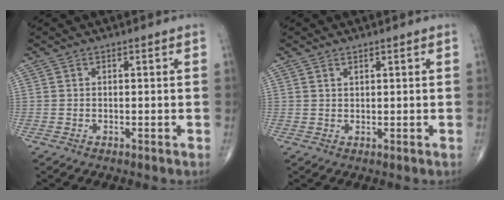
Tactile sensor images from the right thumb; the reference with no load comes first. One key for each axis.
{"total": 0.8, "fx": 0.6, "fy": 0.3, "fz": 0.3, "tx": -0.002, "ty": -0.005, "tz": 0.010}